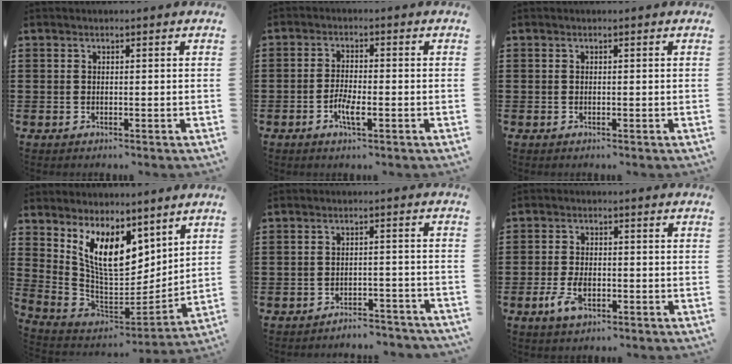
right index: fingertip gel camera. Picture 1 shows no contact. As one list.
[{"total": 3.5, "force": [-1.5, 0.9, 3.0], "torque": [-0.062, -0.002, -0.030]}, {"total": 0.0}, {"total": 10.3, "force": [6.0, 4.9, 6.8], "torque": [-0.147, -0.029, 0.115]}, {"total": 3.3, "force": [-3.3, 0.3, 0.3], "torque": [-0.011, 0.001, -0.069]}, {"total": 4.5, "force": [-1.7, 2.2, 3.5], "torque": [-0.080, -0.004, -0.034]}]